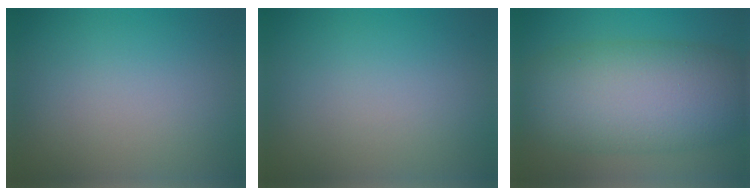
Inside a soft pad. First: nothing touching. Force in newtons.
{"total": 0.0}
{"total": 11.3, "press": 11.3, "slide": 0.3}